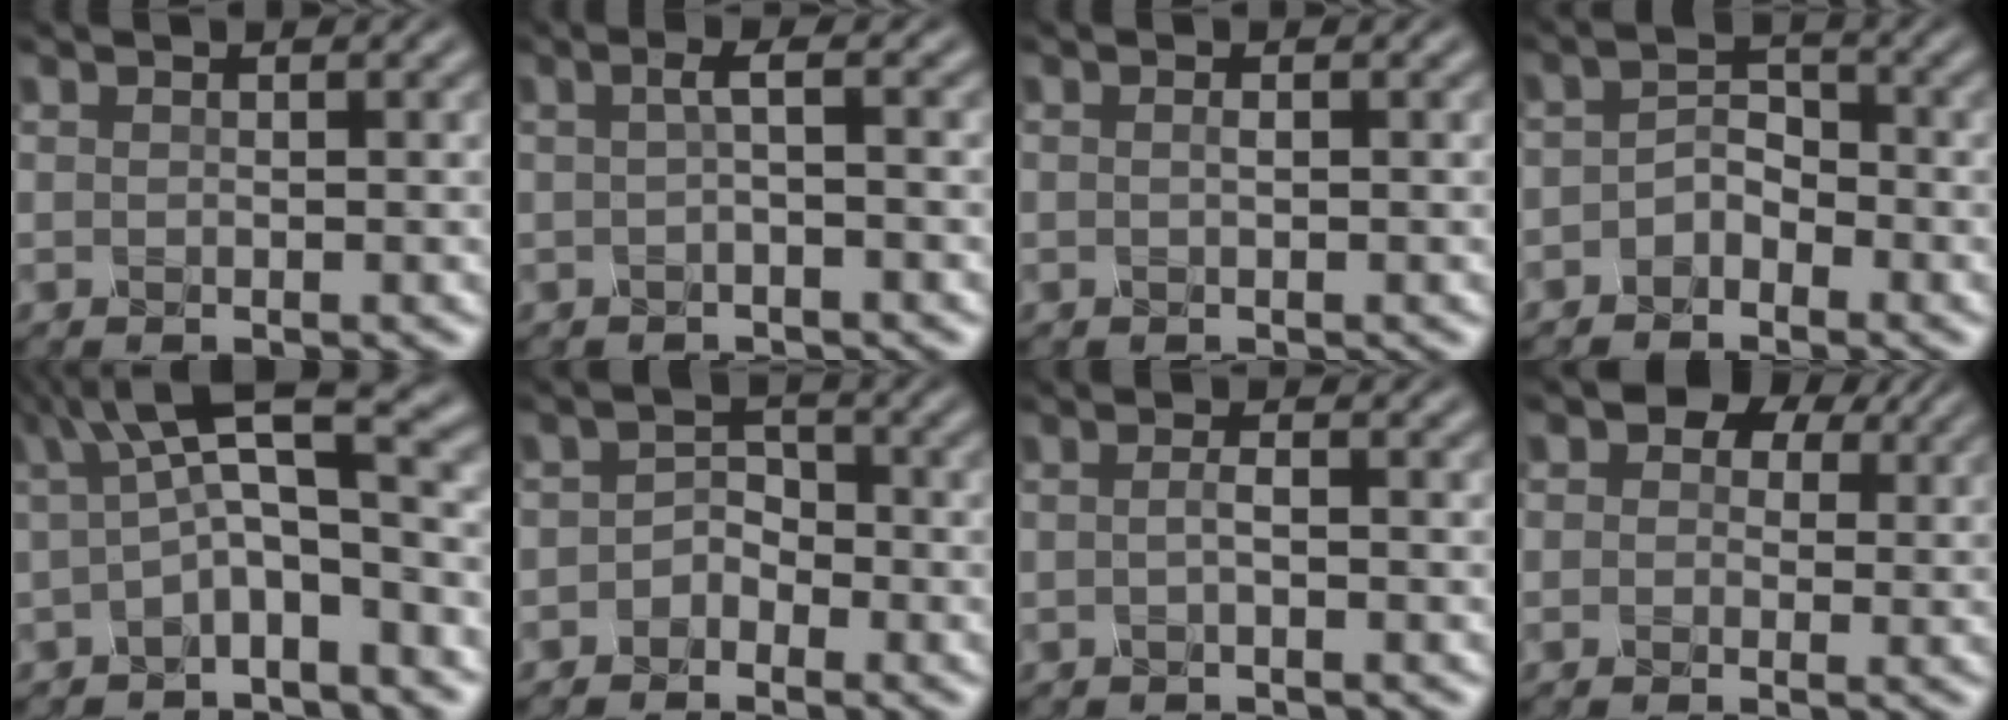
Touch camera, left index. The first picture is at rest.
{"total": 1.6, "force": [-0.5, 0.2, 1.6], "torque": [-0.031, 0.007, -0.014]}
{"total": 0.5, "force": [-0.2, 0.1, 0.4], "torque": [-0.011, 0.002, -0.005]}
{"total": 2.2, "force": [-1.7, 1.2, 0.7], "torque": [-0.011, 0.010, -0.037]}
{"total": 6.3, "force": [0.3, 2.0, 5.9], "torque": [-0.093, 0.014, -0.006]}
{"total": 2.0, "force": [-1.5, 1.2, 0.4], "torque": [-0.003, 0.008, -0.032]}
{"total": 1.0, "force": [-0.6, 0.0, 0.8], "torque": [-0.019, 0.004, -0.014]}
{"total": 6.2, "force": [2.9, 4.4, 3.2], "torque": [-0.055, 0.017, 0.020]}